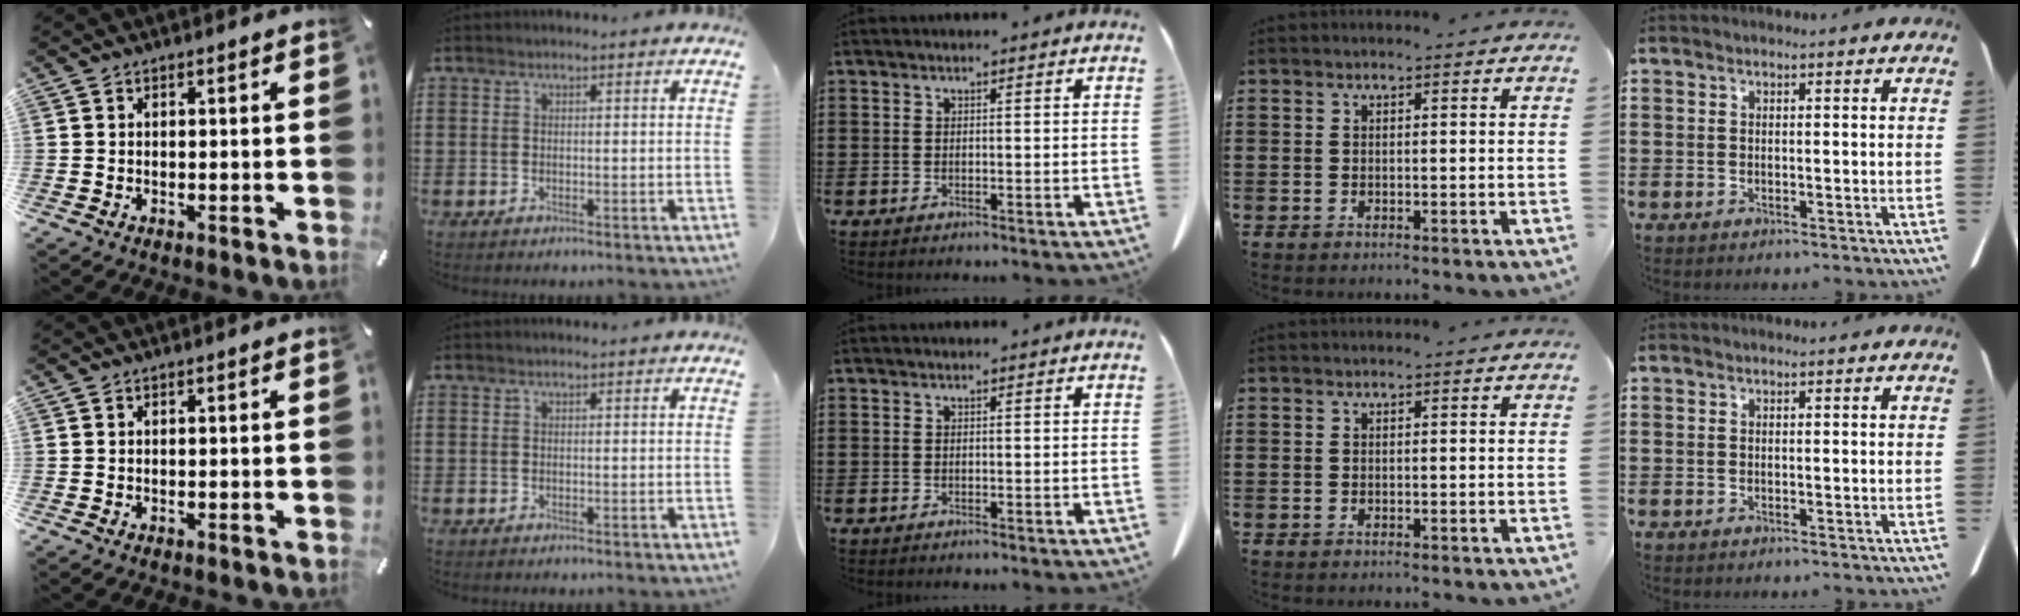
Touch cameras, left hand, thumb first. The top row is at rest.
{}